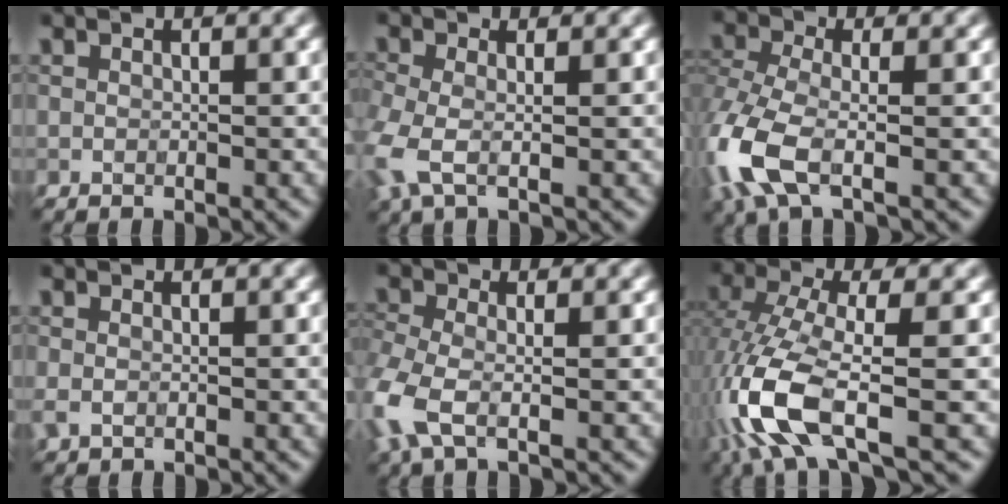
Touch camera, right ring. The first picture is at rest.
{"total": 2.7, "force": [-2.1, 0.3, 1.7], "torque": [-0.084, -0.015, -0.007]}
{"total": 6.2, "force": [-4.5, 1.4, 4.0], "torque": [-0.147, -0.024, -0.061]}
{"total": 1.2, "force": [-0.9, -0.6, -0.6], "torque": [-0.015, -0.018, 0.019]}
{"total": 4.2, "force": [-3.1, 1.1, 2.5], "torque": [-0.113, -0.023, -0.029]}
{"total": 9.4, "force": [-5.7, 1.8, 7.2], "torque": [-0.207, -0.018, -0.076]}